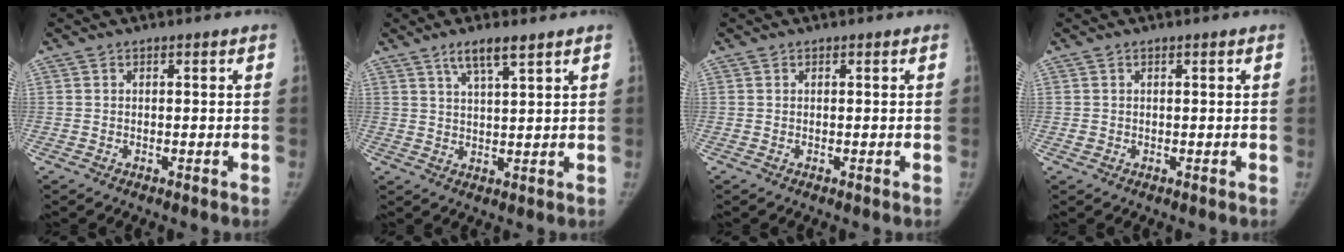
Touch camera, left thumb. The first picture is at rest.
{"total": 5.7, "force": [4.0, 0.9, 4.0], "torque": [-0.070, -0.019, 0.078]}
{"total": 0.0}
{"total": 0.5, "force": [0.0, 0.5, 0.1], "torque": [0.005, 0.005, 0.004]}